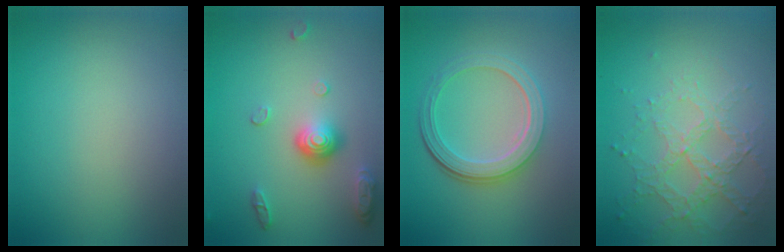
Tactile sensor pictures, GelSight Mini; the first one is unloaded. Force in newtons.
{"total": 3.7, "press": 2.9, "slide": 2.4}
{"total": 5.0, "press": 3.8, "slide": 3.2}
{"total": 4.7, "press": 3.1, "slide": 3.5}